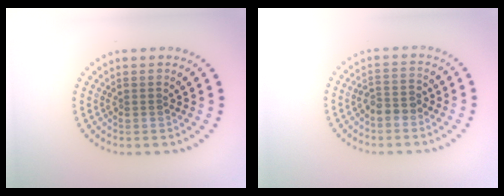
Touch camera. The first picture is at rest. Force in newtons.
{"total": 2.1, "press": 2.0, "slide": 0.8}